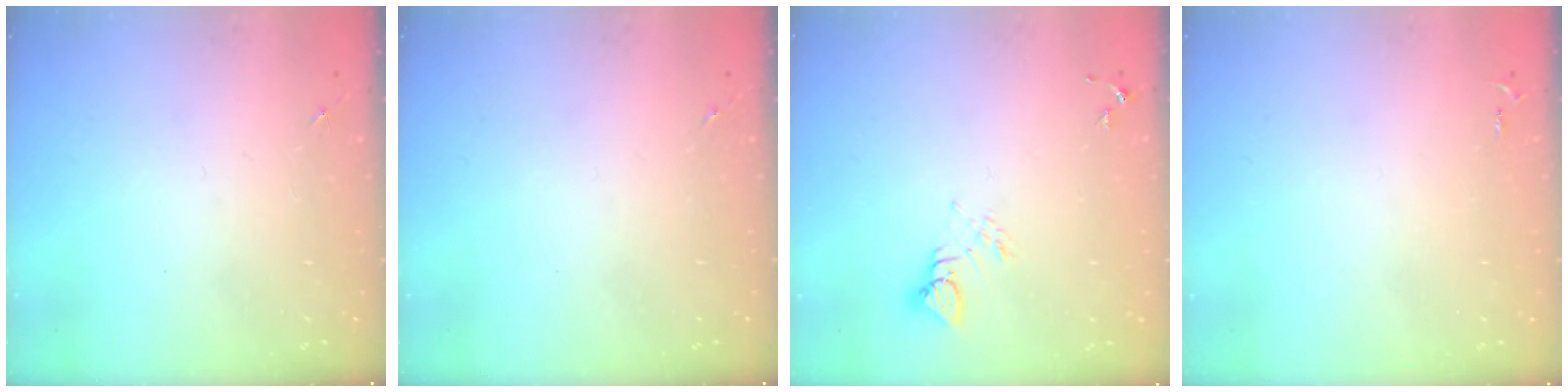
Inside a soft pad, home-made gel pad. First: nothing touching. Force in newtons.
{"total": 0.0}
{"total": 3.8, "press": 3.8, "slide": 0.3}
{"total": 2.5, "press": 2.5, "slide": 0.3}